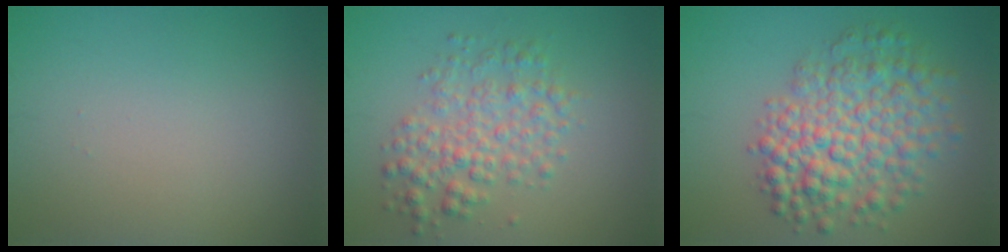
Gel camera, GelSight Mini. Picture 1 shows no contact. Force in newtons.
{"total": 4.0, "press": 4.0, "slide": 0.0}
{"total": 7.4, "press": 7.4, "slide": 0.2}